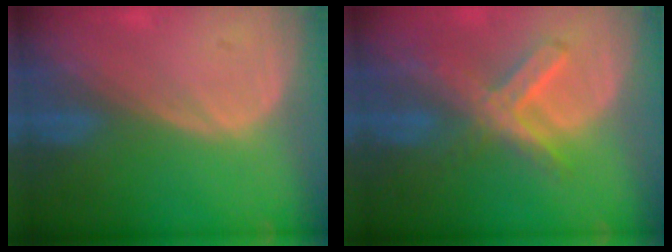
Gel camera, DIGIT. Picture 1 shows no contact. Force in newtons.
{"total": 7.2, "press": 6.3, "slide": 3.6}